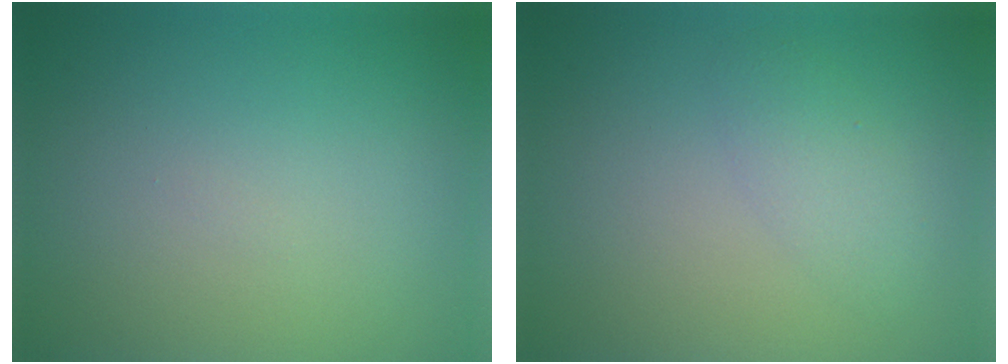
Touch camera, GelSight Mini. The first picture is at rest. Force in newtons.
{"total": 2.1, "press": 2.1, "slide": 0.1}